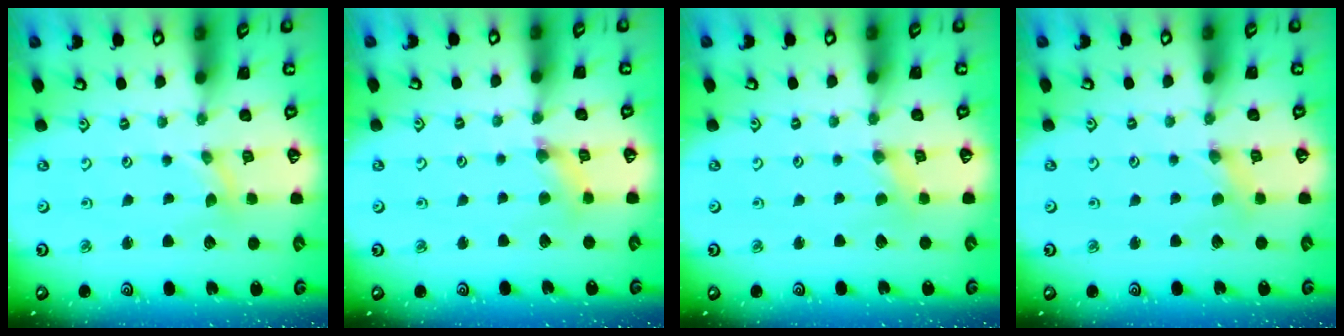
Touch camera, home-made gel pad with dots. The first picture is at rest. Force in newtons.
{"total": 2.9, "press": 2.9, "slide": 0.3}
{"total": 0.0}
{"total": 0.0}